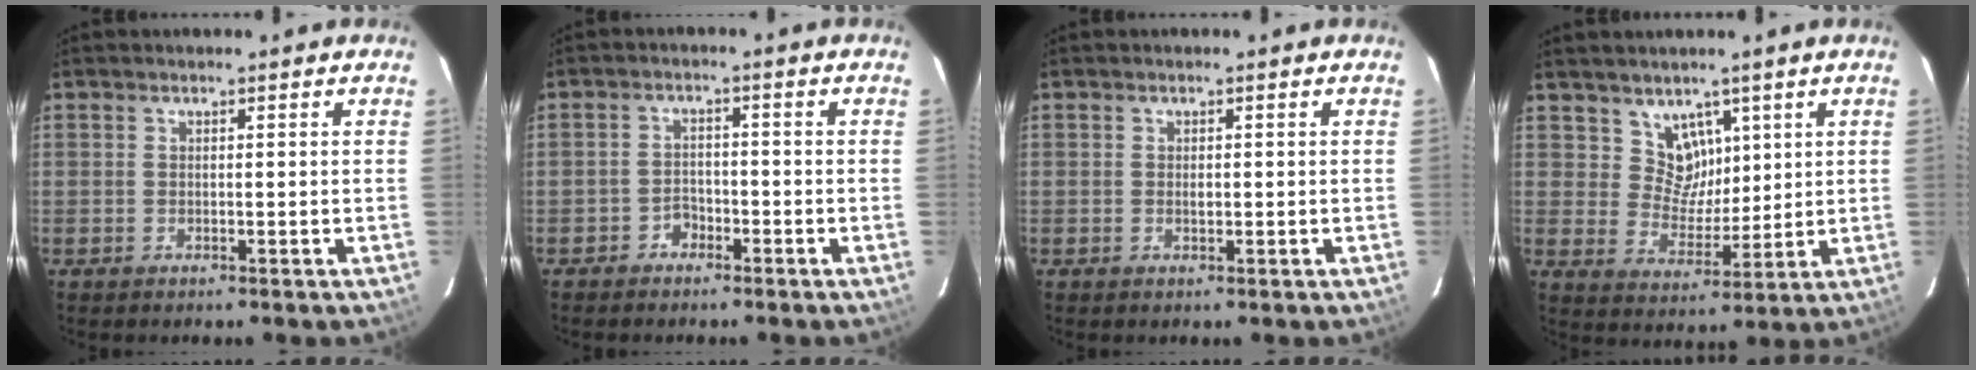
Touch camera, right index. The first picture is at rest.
{"total": 2.5, "force": [-1.9, 1.6, 0.4], "torque": [-0.008, 0.009, -0.030]}
{"total": 0.9, "force": [0.0, 0.6, 0.6], "torque": [-0.009, 0.000, 0.001]}
{"total": 6.4, "force": [3.9, 5.0, 1.2], "torque": [-0.010, 0.002, 0.079]}